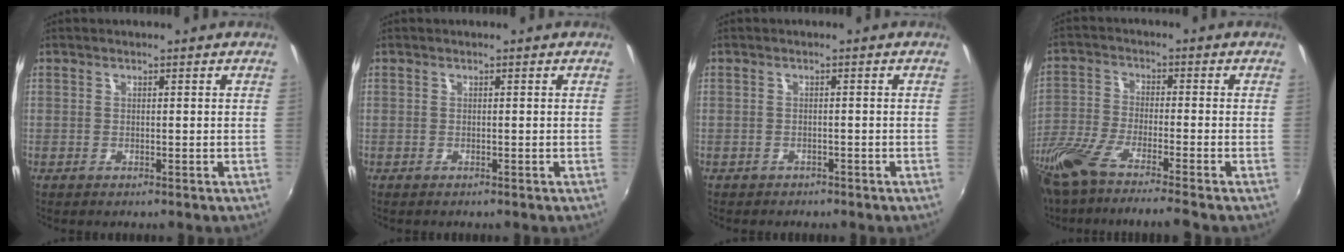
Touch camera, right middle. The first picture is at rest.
{"total": 0.0}
{"total": 1.8, "force": [-1.3, 1.1, 0.2], "torque": [-0.010, -0.002, -0.019]}
{"total": 13.6, "force": [-11.0, 0.6, 7.9], "torque": [-0.175, -0.047, -0.201]}